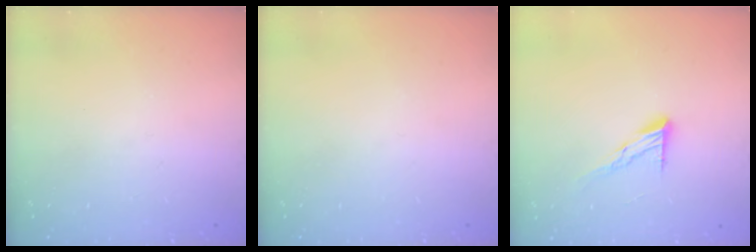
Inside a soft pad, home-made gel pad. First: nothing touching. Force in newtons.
{"total": 0.0}
{"total": 8.7, "press": 8.7, "slide": 0.7}